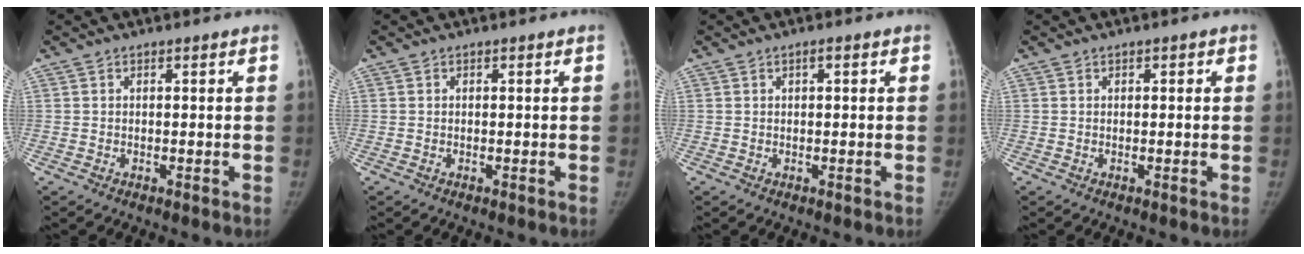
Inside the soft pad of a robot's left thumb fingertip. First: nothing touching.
{"total": 0.0}
{"total": 1.1, "force": [0.4, 0.4, 0.9], "torque": [-0.011, 0.003, 0.004]}
{"total": 0.9, "force": [0.3, 0.6, 0.6], "torque": [0.000, 0.002, 0.002]}